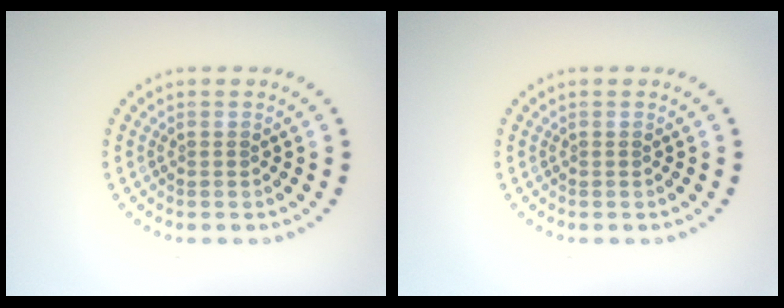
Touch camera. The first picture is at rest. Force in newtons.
{"total": 0.0}